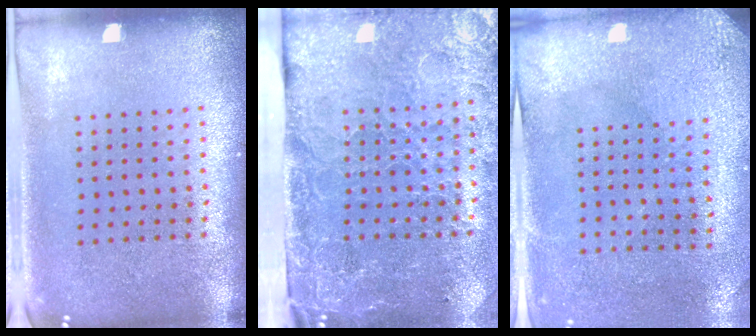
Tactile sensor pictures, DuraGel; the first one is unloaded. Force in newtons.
{"total": 4.6, "press": 3.6, "slide": 2.9}
{"total": 3.0, "press": 2.4, "slide": 1.7}